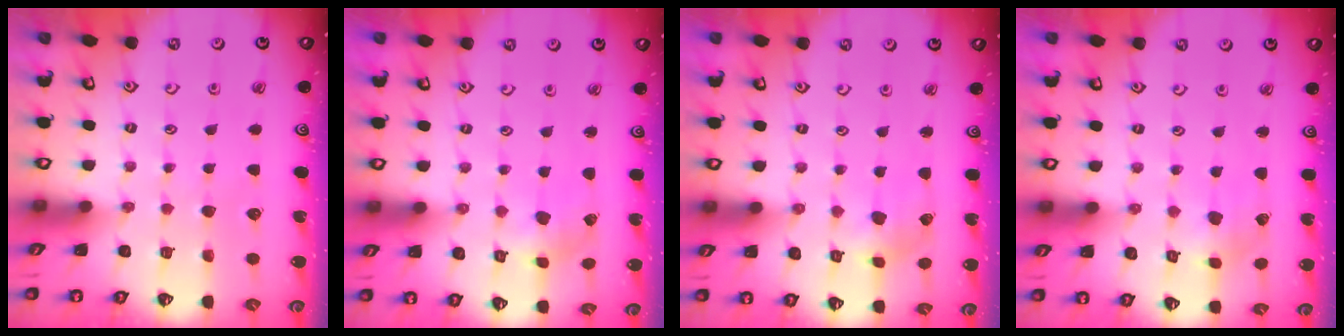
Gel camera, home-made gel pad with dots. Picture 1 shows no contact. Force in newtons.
{"total": 1.3, "press": 1.2, "slide": 0.3}
{"total": 3.3, "press": 3.3, "slide": 0.4}
{"total": 2.1, "press": 2.1, "slide": 0.3}